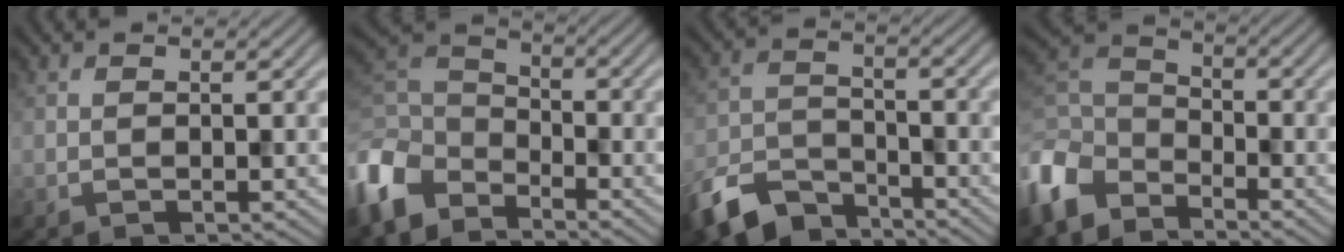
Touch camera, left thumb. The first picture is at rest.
{"total": 9.5, "force": [-6.1, 5.6, 4.6], "torque": [-0.131, -0.010, -0.145]}
{"total": 8.9, "force": [-7.0, 4.1, 3.7], "torque": [-0.083, -0.013, -0.148]}
{"total": 8.7, "force": [-6.0, 4.9, 3.9], "torque": [-0.109, -0.010, -0.146]}